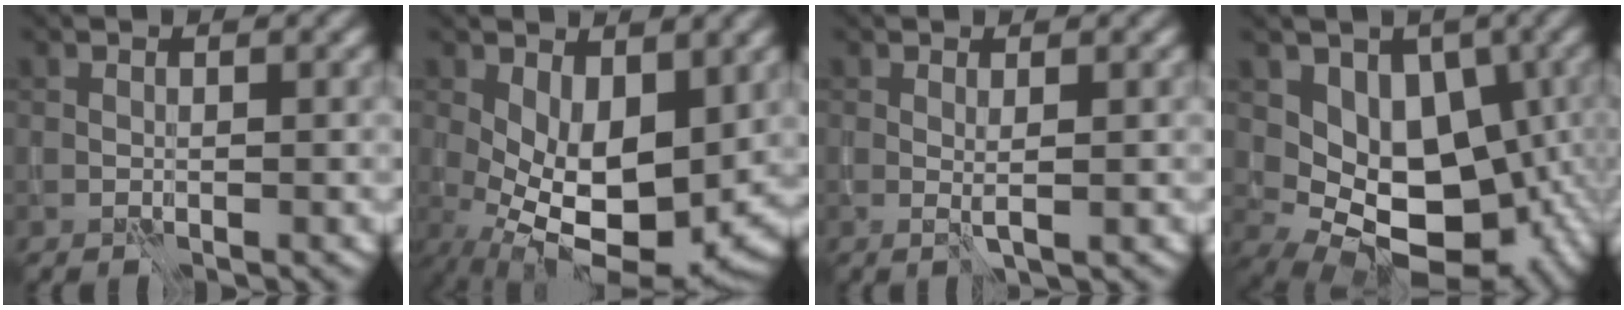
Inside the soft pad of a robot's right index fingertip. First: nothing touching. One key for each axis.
{"total": 9.9, "fx": -0.2, "fy": 4.9, "fz": 8.6, "tx": -0.142, "ty": -0.017, "tz": -0.001}
{"total": 0.8, "fx": 0.2, "fy": -0.3, "fz": 0.7, "tx": -0.012, "ty": -0.002, "tz": 0.003}
{"total": 10.8, "fx": 0.3, "fy": 7.7, "fz": 7.6, "tx": -0.076, "ty": -0.016, "tz": 0.011}